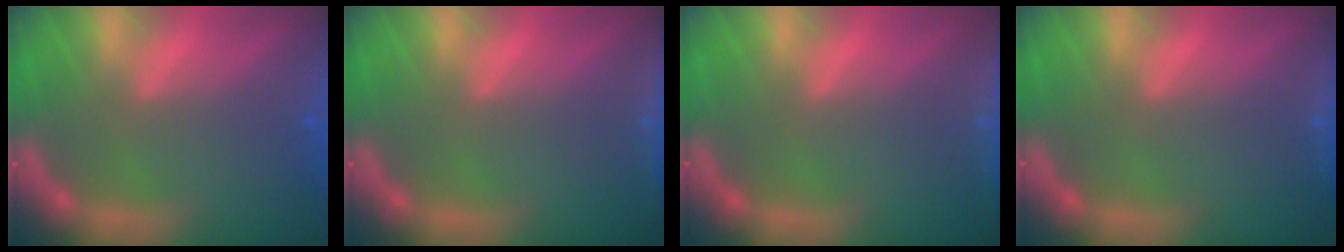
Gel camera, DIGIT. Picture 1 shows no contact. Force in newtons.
{"total": 3.5}
{"total": 4.5}
{"total": 1.4}